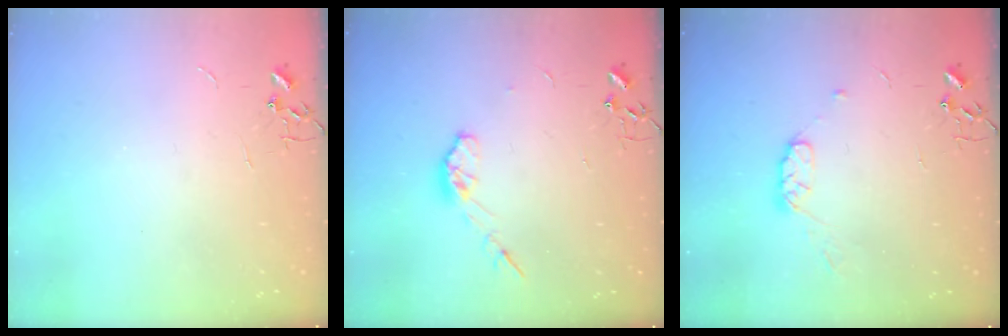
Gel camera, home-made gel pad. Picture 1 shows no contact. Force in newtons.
{"total": 7.1, "press": 7.1, "slide": 0.5}
{"total": 7.1, "press": 7.0, "slide": 1.1}